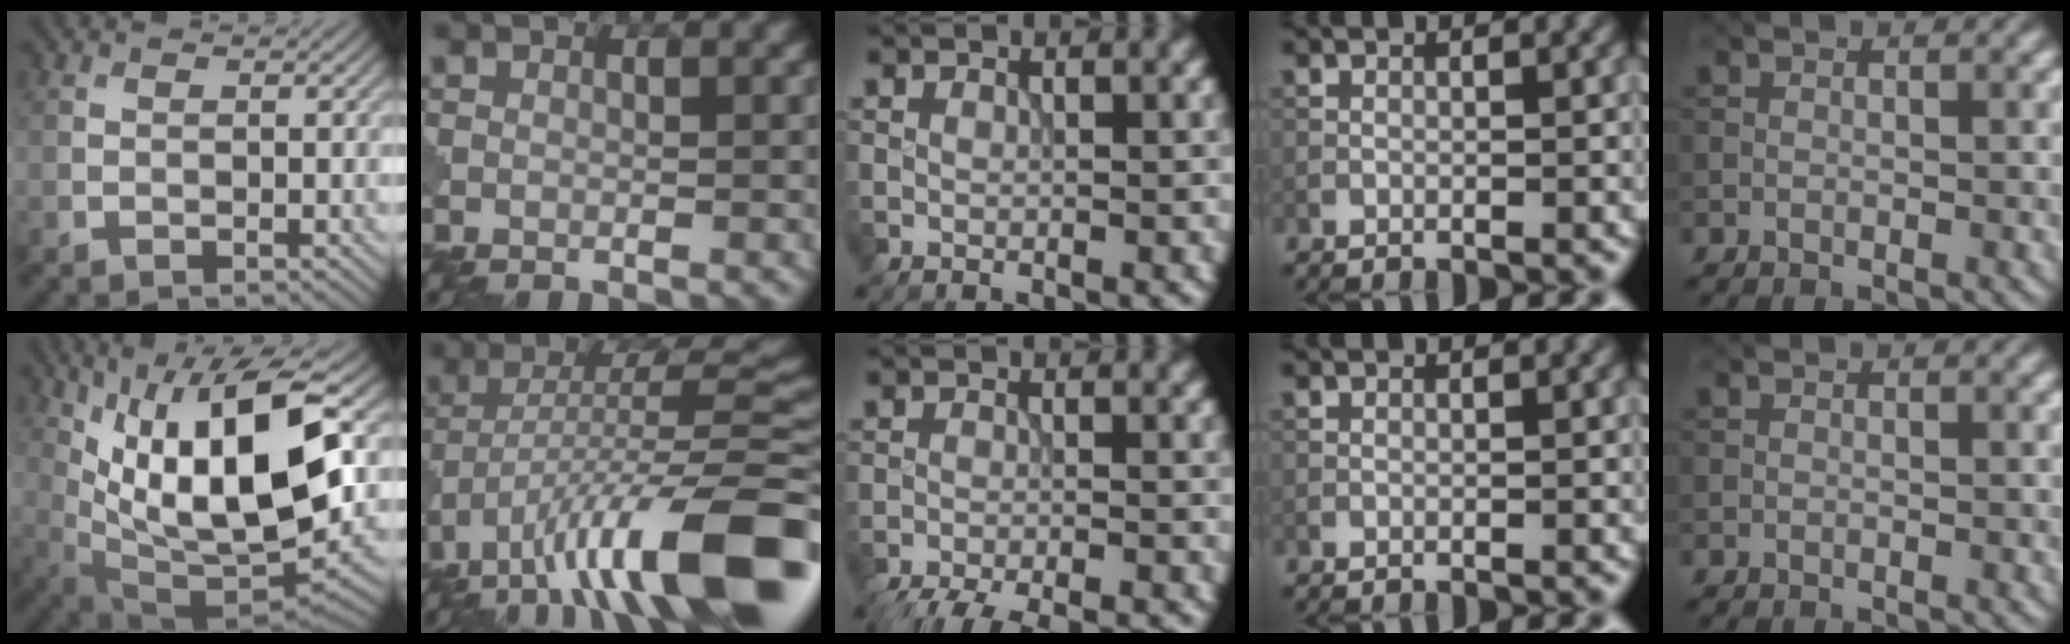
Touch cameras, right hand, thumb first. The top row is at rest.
{"thumb": {"total": 17.0, "force": [4.6, 7.0, 14.8], "torque": [-0.279, 0.002, 0.079]}, "index": {"total": 15.0, "force": [-8.0, 4.1, 12.0], "torque": [-0.197, 0.016, -0.130]}, "middle": {"total": 9.4, "force": [-8.6, 1.9, 3.4], "torque": [-0.048, -0.022, -0.123]}}